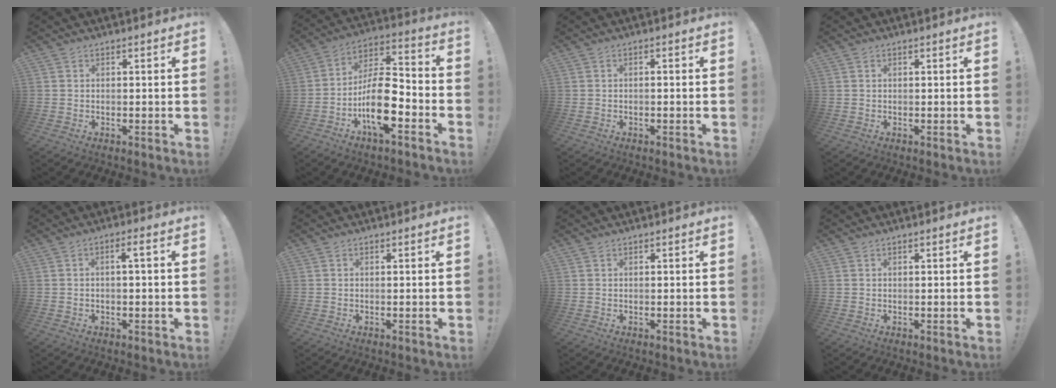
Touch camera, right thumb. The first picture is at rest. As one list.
[{"total": 16.2, "force": [-6.1, 6.8, 13.4], "torque": [-0.238, 0.035, -0.097]}, {"total": 1.2, "force": [-0.8, -0.1, 0.8], "torque": [-0.015, 0.002, -0.015]}, {"total": 0.0}, {"total": 2.8, "force": [-0.5, 0.4, 2.7], "torque": [-0.043, 0.006, -0.014]}, {"total": 0.0}, {"total": 0.6, "force": [0.5, -0.1, -0.3], "torque": [0.005, 0.000, 0.010]}, {"total": 0.0}]